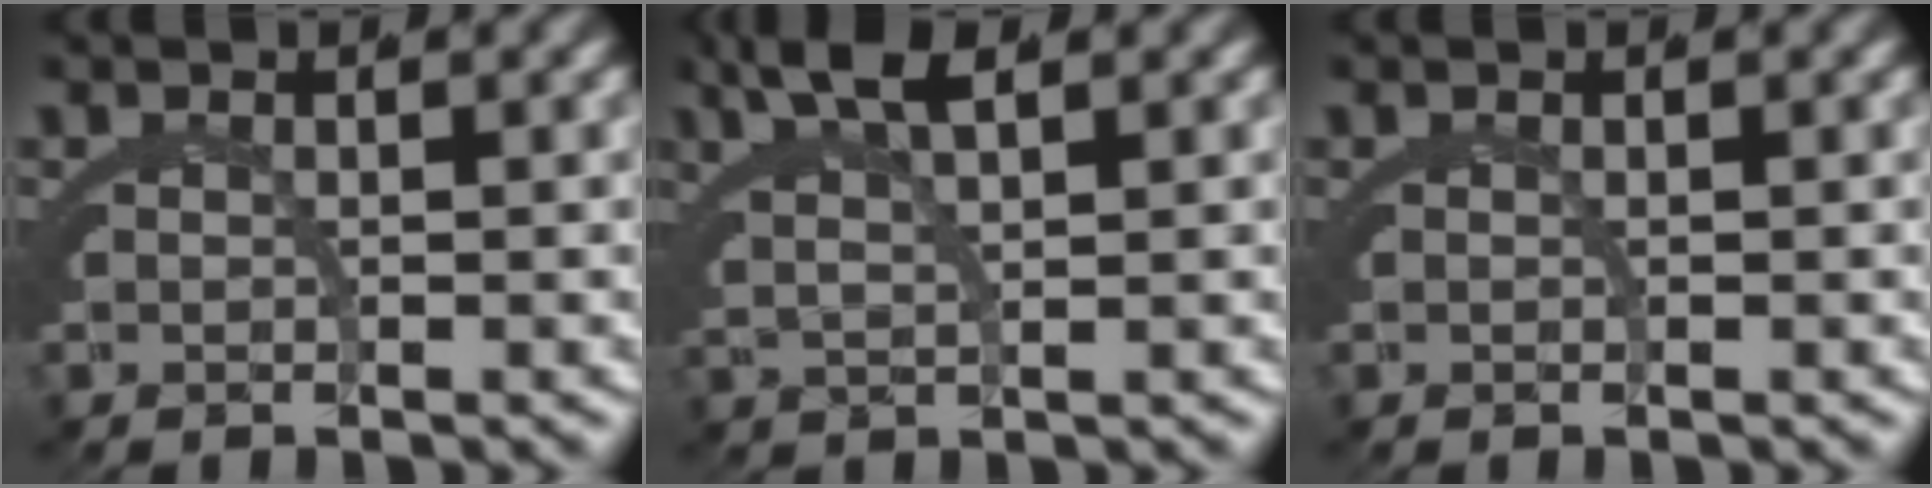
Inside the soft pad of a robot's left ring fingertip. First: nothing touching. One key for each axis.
{"total": 4.4, "fx": 2.8, "fy": 0.8, "fz": 3.2, "tx": -0.059, "ty": 0.008, "tz": 0.050}
{"total": 0.0}